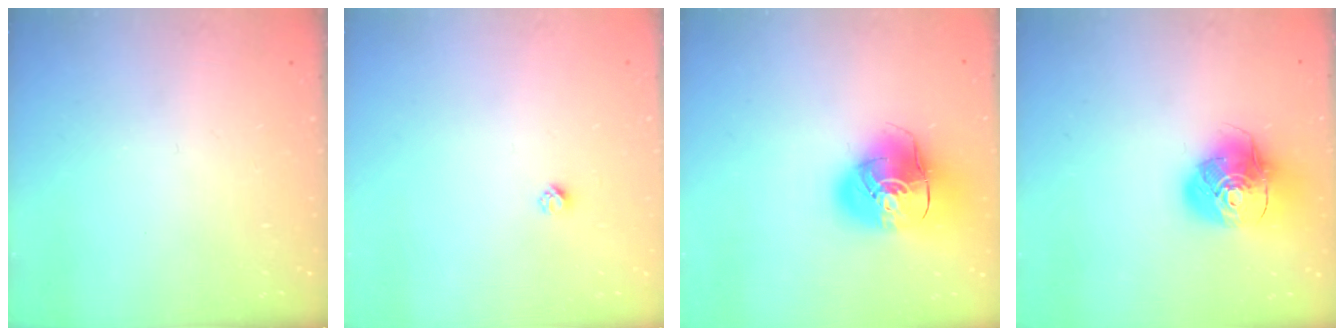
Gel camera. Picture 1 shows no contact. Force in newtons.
{"total": 2.3, "press": 2.3, "slide": 0.2}
{"total": 15.4, "press": 15.2, "slide": 2.3}
{"total": 14.5, "press": 14.4, "slide": 1.9}